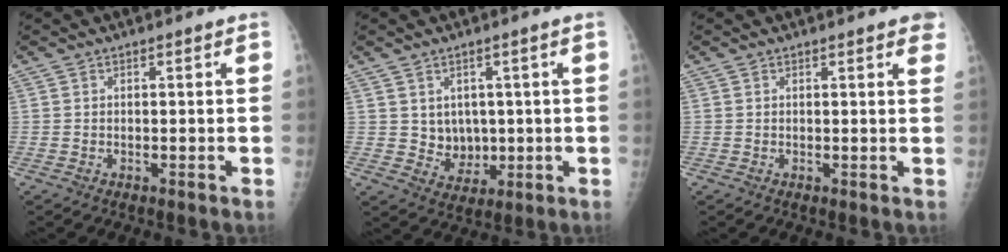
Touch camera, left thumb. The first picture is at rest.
{"total": 5.2, "force": [0.8, 4.4, 2.6], "torque": [-0.013, -0.010, 0.027]}
{"total": 3.4, "force": [2.2, 0.9, 2.5], "torque": [-0.016, 0.002, 0.022]}